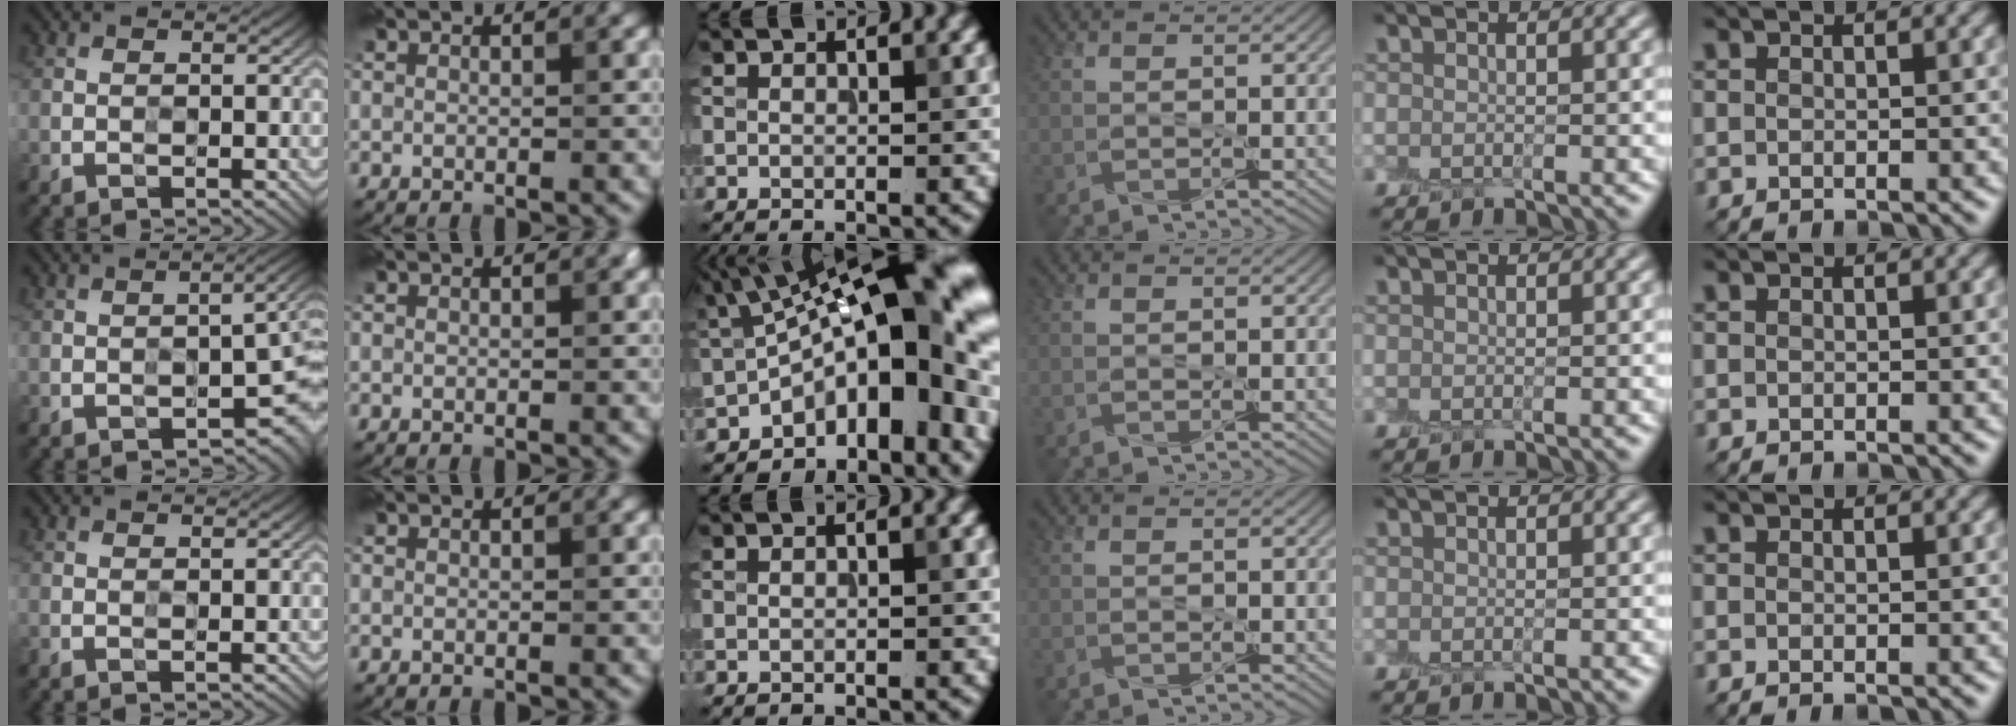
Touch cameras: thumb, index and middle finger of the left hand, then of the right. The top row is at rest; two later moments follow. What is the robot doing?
{"motion": "peel", "object": "aluminum foil"}